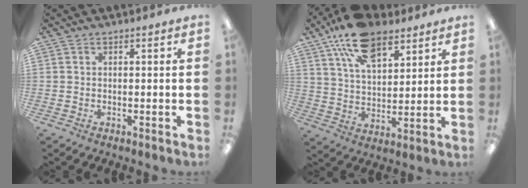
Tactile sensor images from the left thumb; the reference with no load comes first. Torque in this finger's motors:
{"motor_torque": [0.82, 0.38, 1.46, -1.28, 0.38]}